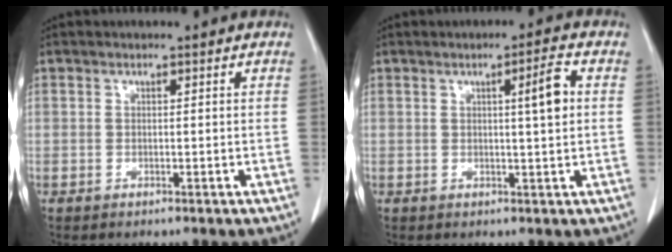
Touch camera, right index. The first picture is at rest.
{"total": 4.3, "force": [0.8, -0.2, 4.3], "torque": [-0.064, 0.000, 0.011]}